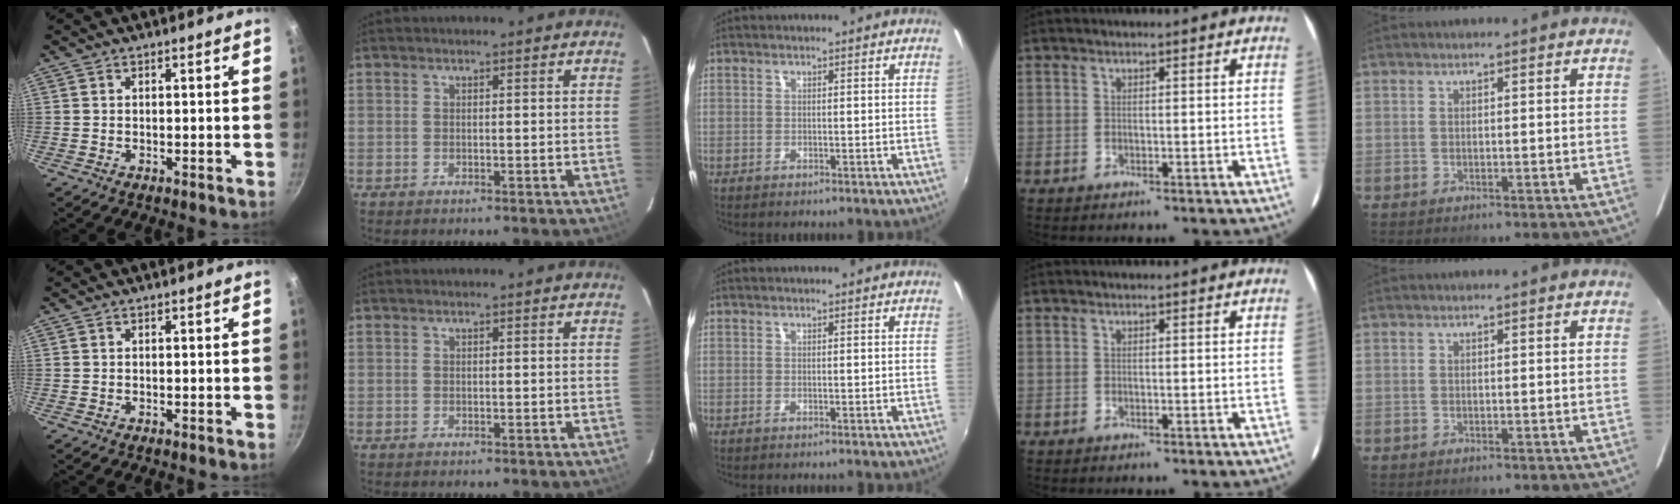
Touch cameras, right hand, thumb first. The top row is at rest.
{}